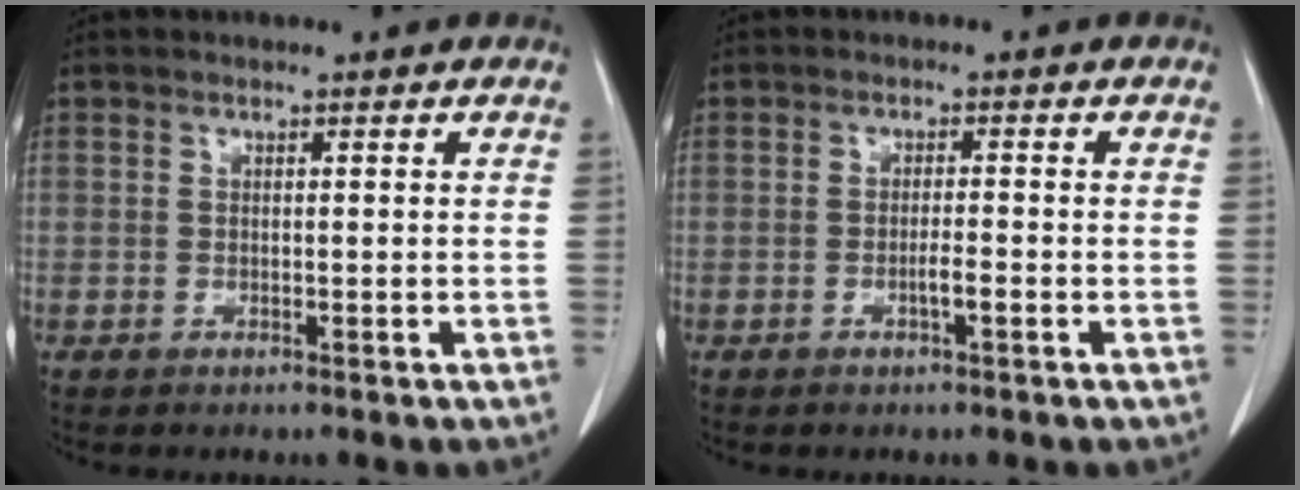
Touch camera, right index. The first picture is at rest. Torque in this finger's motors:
{"motor_torque": [0.42, -0.36, 0.30, 0.08]}